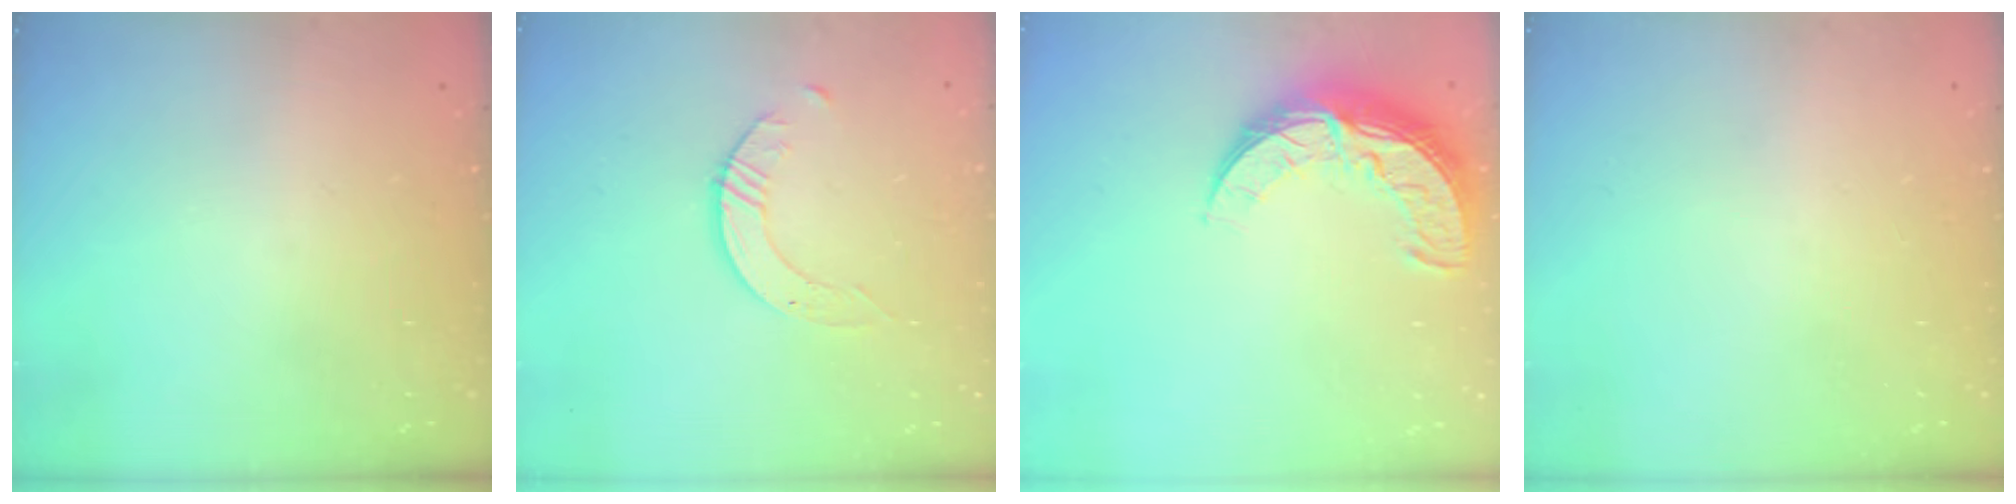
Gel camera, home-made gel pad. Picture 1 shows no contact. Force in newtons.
{"total": 2.6, "press": 2.6, "slide": 0.3}
{"total": 11.4, "press": 11.3, "slide": 0.8}
{"total": 0.0}